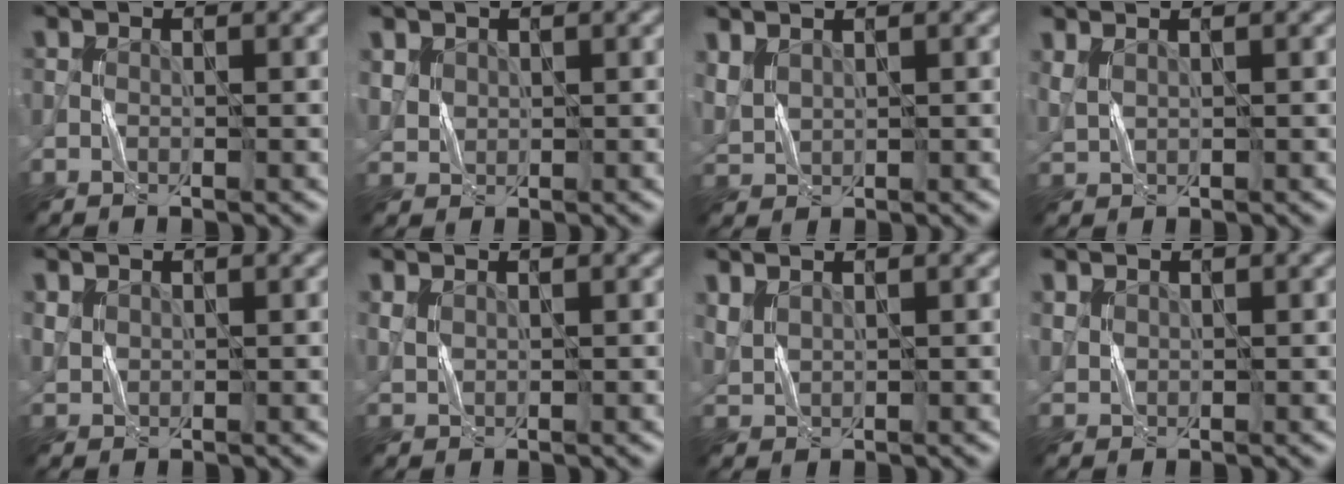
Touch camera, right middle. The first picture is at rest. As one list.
[{"total": 1.5, "force": [0.7, 1.2, 0.5], "torque": [-0.014, -0.003, 0.019]}, {"total": 2.3, "force": [1.5, 1.1, 1.3], "torque": [-0.037, 0.005, 0.039]}, {"total": 1.6, "force": [1.2, 0.4, 0.9], "torque": [-0.026, 0.002, 0.028]}, {"total": 0.9, "force": [0.6, 0.7, 0.3], "torque": [-0.008, -0.002, 0.016]}, {"total": 0.9, "force": [0.6, 0.4, 0.5], "torque": [-0.013, -0.001, 0.018]}, {"total": 1.9, "force": [1.5, 0.6, 0.9], "torque": [-0.029, 0.006, 0.034]}, {"total": 0.8, "force": [0.6, 0.6, 0.2], "torque": [-0.006, -0.001, 0.017]}]